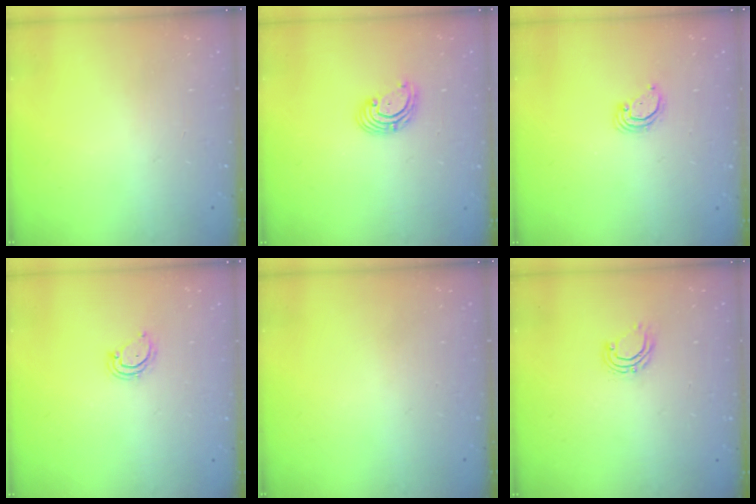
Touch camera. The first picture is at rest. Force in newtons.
{"total": 2.8, "press": 2.8, "slide": 0.2}
{"total": 2.9, "press": 2.9, "slide": 0.3}
{"total": 4.2, "press": 4.1, "slide": 0.5}
{"total": 0.0}
{"total": 4.9, "press": 4.8, "slide": 0.7}